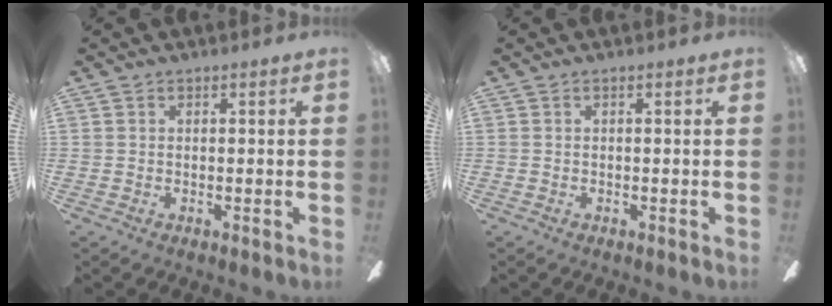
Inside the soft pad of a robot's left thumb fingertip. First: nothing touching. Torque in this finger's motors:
{"motor_torque": [0.00, 0.00, 0.03, 0.05, 0.00]}